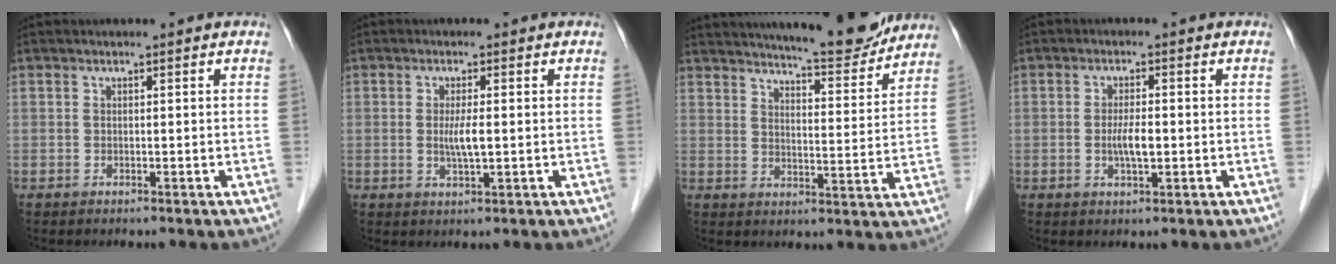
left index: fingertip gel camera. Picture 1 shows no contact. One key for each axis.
{"total": 3.0, "fx": -0.1, "fy": 0.3, "fz": 3.0, "tx": -0.062, "ty": -0.006, "tz": 0.001}
{"total": 13.1, "fx": 12.1, "fy": 1.2, "fz": 4.9, "tx": -0.071, "ty": -0.013, "tz": 0.162}
{"total": 3.3, "fx": -0.5, "fy": 0.8, "fz": 3.2, "tx": -0.064, "ty": -0.001, "tz": -0.008}